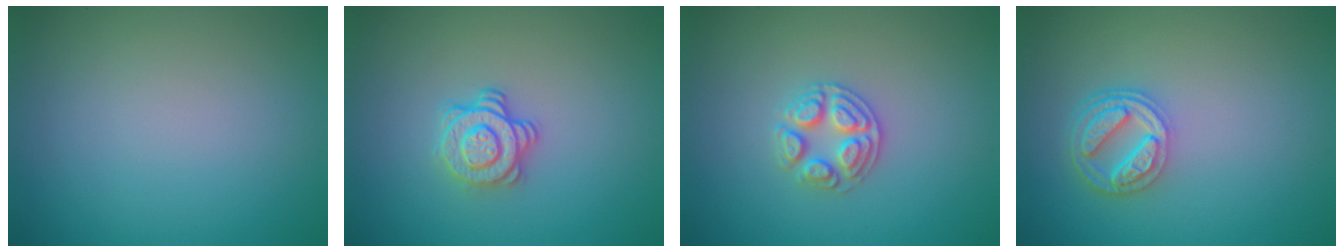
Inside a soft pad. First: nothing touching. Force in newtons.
{"total": 3.0, "press": 2.6, "slide": 1.4}
{"total": 2.7, "press": 2.6, "slide": 0.7}
{"total": 4.2, "press": 3.2, "slide": 2.7}